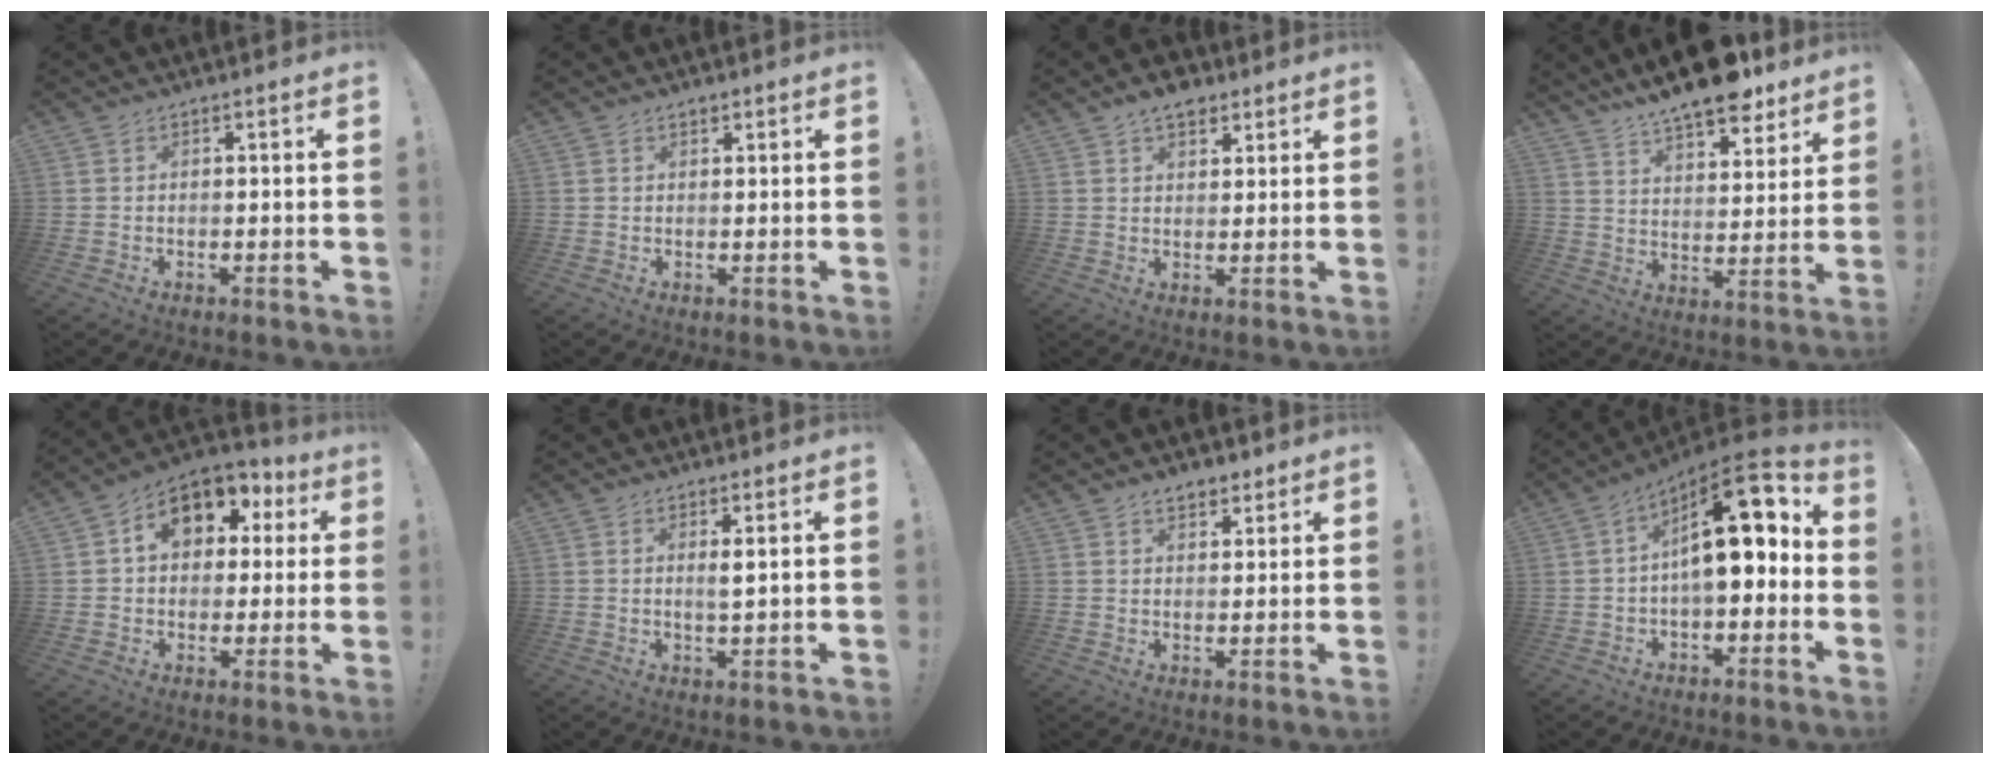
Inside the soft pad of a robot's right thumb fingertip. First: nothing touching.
{"total": 1.0, "force": [0.8, 0.5, 0.4], "torque": [-0.004, -0.002, 0.014]}
{"total": 6.5, "force": [4.3, 3.7, 3.0], "torque": [-0.035, -0.020, 0.076]}
{"total": 13.2, "force": [10.9, 3.7, 6.3], "torque": [-0.096, -0.082, 0.189]}
{"total": 12.3, "force": [4.0, 9.1, 7.2], "torque": [-0.099, -0.011, 0.075]}
{"total": 2.5, "force": [1.1, 0.3, 2.3], "torque": [-0.035, -0.009, 0.015]}
{"total": 4.3, "force": [3.3, 2.3, 1.6], "torque": [-0.011, -0.017, 0.057]}
{"total": 17.3, "force": [3.4, 6.9, 15.4], "torque": [-0.242, -0.011, 0.055]}